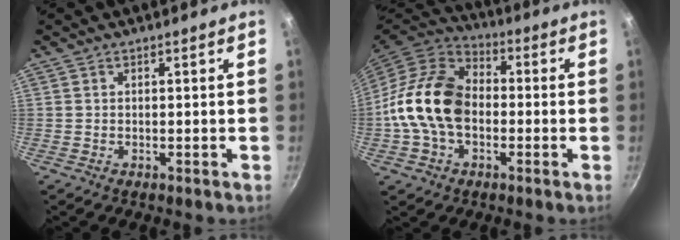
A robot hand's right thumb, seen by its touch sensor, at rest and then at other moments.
{"total": 16.3, "force": [-1.7, 11.5, 11.4], "torque": [-0.183, 0.035, -0.046]}